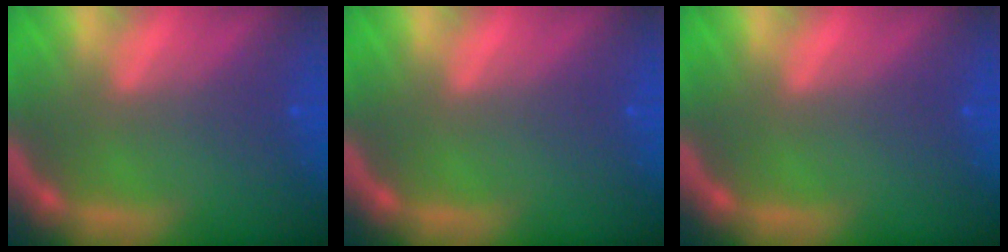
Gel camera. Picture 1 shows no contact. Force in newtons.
{"total": 0.0}
{"total": 0.0}